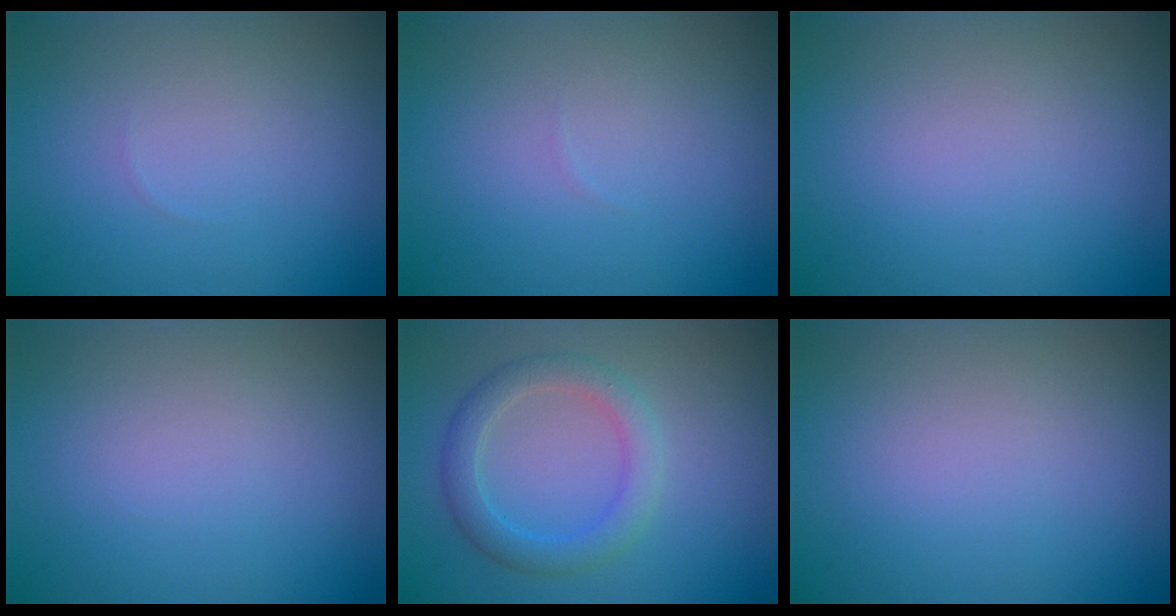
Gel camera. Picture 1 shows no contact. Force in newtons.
{"total": 0.0}
{"total": 0.0}
{"total": 0.0}
{"total": 3.1, "press": 3.1, "slide": 0.0}
{"total": 0.0}